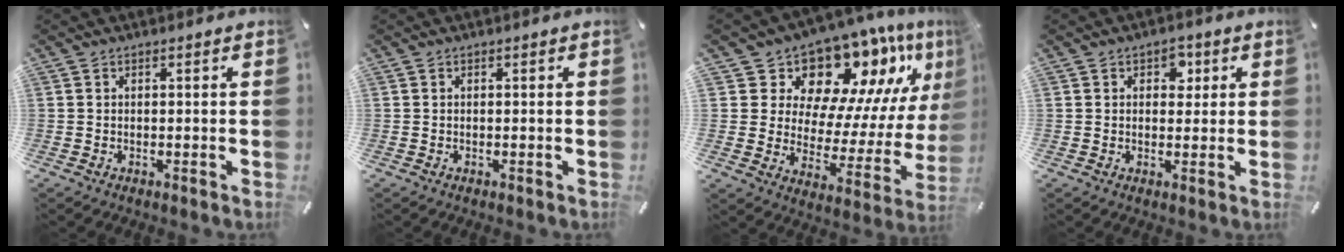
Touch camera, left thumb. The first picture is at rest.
{"total": 0.0}
{"total": 14.1, "force": [12.3, 6.1, 3.1], "torque": [-0.040, -0.134, 0.203]}
{"total": 3.8, "force": [1.3, 2.9, 2.2], "torque": [-0.007, -0.008, 0.013]}